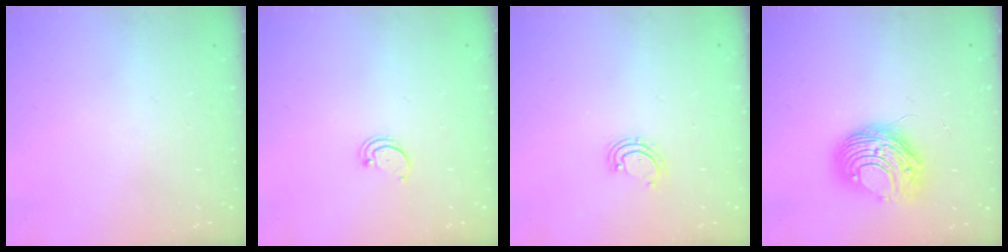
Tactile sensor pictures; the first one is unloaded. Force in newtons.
{"total": 2.0, "press": 2.0, "slide": 0.2}
{"total": 2.7, "press": 2.6, "slide": 0.5}
{"total": 9.7, "press": 9.7, "slide": 1.2}